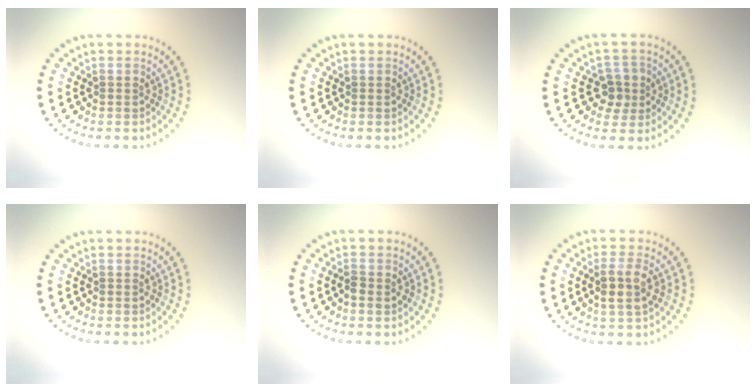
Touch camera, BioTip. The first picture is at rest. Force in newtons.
{"total": 0.0}
{"total": 2.5, "press": 2.3, "slide": 1.0}
{"total": 0.0}
{"total": 1.2, "press": 1.1, "slide": 0.1}
{"total": 2.6, "press": 2.4, "slide": 1.0}